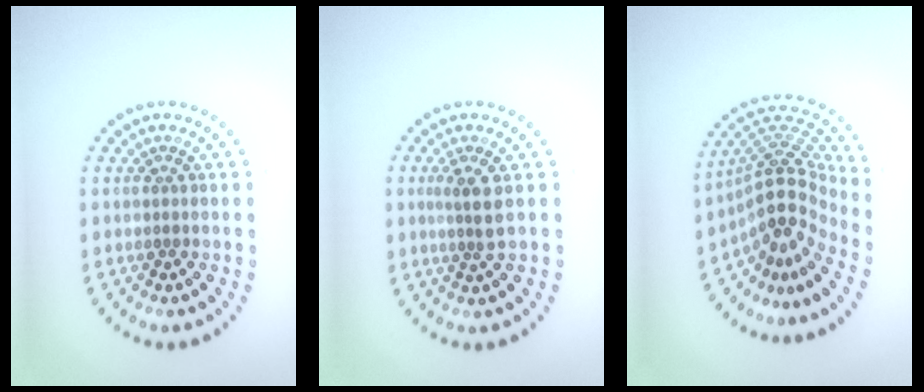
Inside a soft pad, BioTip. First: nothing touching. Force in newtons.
{"total": 2.1, "press": 1.6, "slide": 1.4}
{"total": 5.2, "press": 3.6, "slide": 3.7}